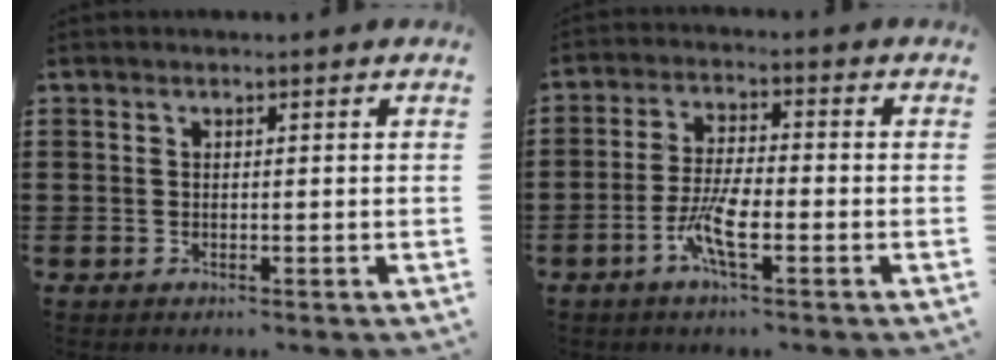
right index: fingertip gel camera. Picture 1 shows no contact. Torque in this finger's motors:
{"motor_torque": [1.12, 1.02, 0.57, 0.11]}